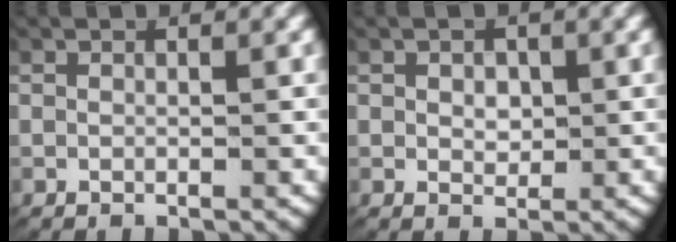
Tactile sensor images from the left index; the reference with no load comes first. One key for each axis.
{"total": 1.3, "fx": 0.2, "fy": 1.0, "fz": 0.8, "tx": -0.016, "ty": -0.012, "tz": 0.010}